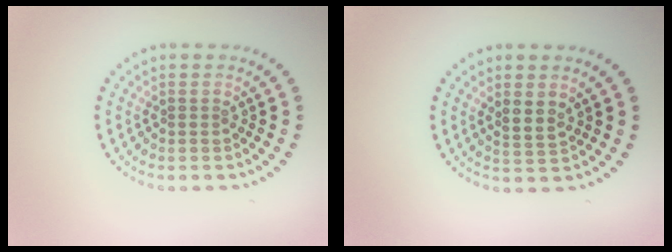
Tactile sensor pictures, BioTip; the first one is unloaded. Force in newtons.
{"total": 1.5, "press": 1.3, "slide": 0.9}